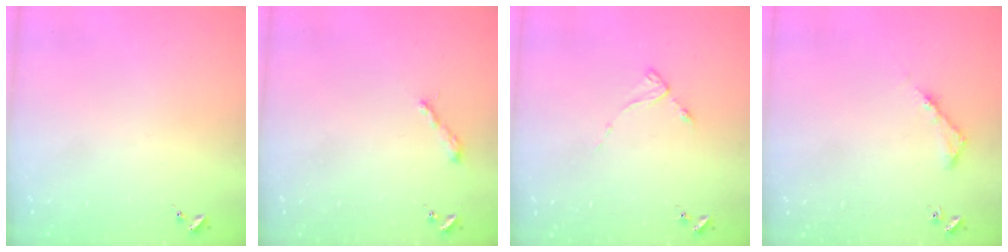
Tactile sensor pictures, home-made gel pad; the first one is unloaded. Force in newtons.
{"total": 3.8, "press": 3.8, "slide": 0.3}
{"total": 2.7, "press": 2.7, "slide": 0.4}
{"total": 4.3, "press": 4.3, "slide": 0.4}